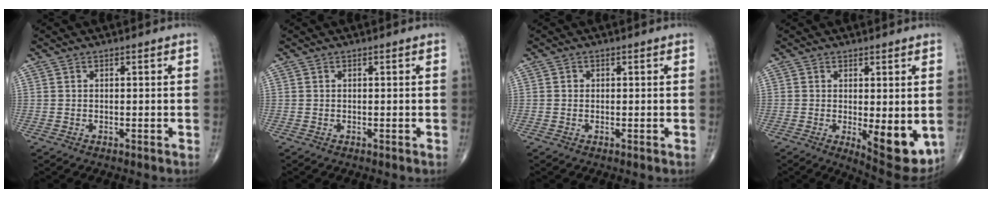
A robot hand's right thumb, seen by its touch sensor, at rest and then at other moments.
{"total": 0.0}
{"total": 0.8, "force": [0.0, 0.8, 0.2], "torque": [0.002, 0.002, 0.000]}
{"total": 10.4, "force": [-1.7, 4.0, 9.5], "torque": [-0.112, -0.026, -0.011]}